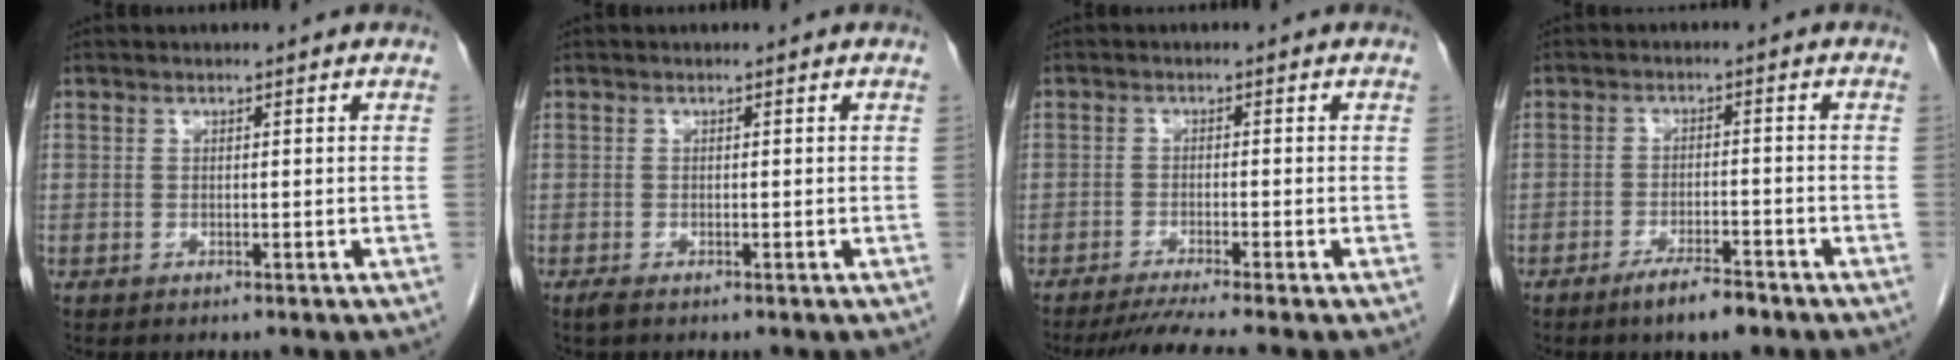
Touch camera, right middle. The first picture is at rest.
{"total": 0.9, "force": [-0.6, 0.1, 0.6], "torque": [-0.016, -0.004, -0.012]}
{"total": 5.6, "force": [-4.7, -1.4, 2.8], "torque": [-0.040, -0.020, -0.079]}
{"total": 5.0, "force": [-3.7, 0.8, 3.3], "torque": [-0.059, -0.004, -0.062]}